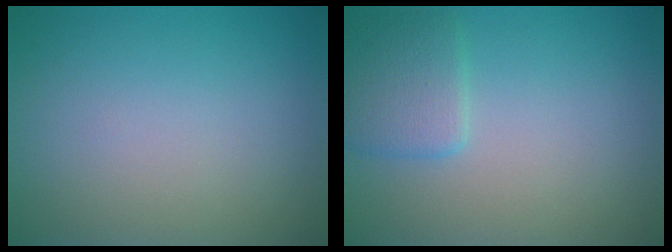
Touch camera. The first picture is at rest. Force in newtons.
{"total": 2.6, "press": 2.6, "slide": 0.1}